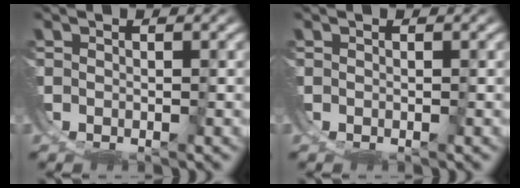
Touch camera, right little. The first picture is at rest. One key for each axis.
{"total": 0.0}